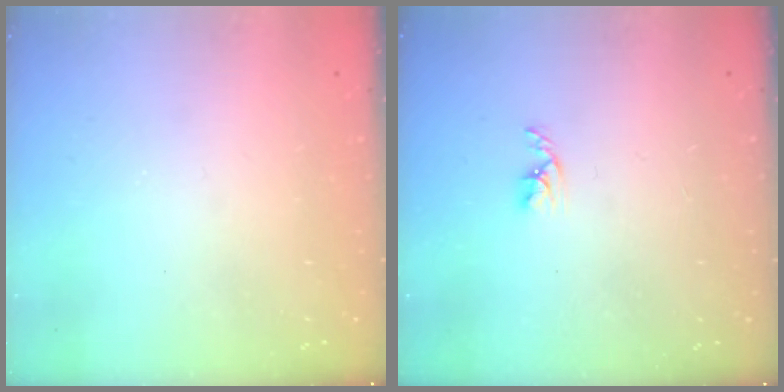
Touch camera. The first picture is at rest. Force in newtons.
{"total": 2.7, "press": 2.7, "slide": 0.5}